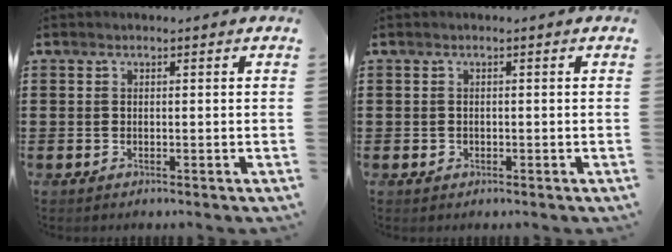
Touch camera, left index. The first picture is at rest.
{"total": 0.6, "force": [0.0, 0.6, 0.1], "torque": [-0.004, 0.005, -0.001]}